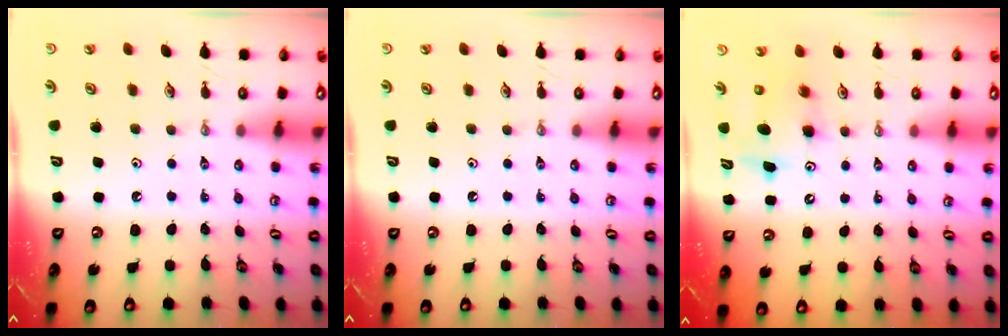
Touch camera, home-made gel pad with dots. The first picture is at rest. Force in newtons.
{"total": 0.0}
{"total": 8.0, "press": 7.7, "slide": 2.1}